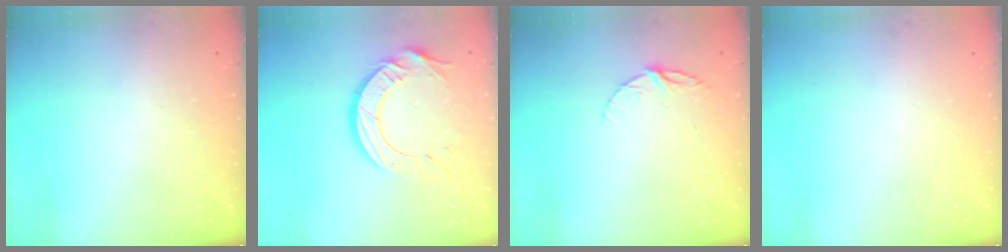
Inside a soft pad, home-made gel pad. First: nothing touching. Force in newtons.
{"total": 12.1, "press": 12.1, "slide": 1.0}
{"total": 6.0, "press": 6.0, "slide": 0.6}
{"total": 0.0}